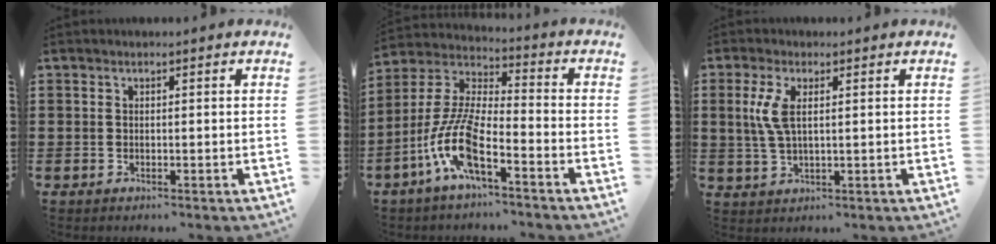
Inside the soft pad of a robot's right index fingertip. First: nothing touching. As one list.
[{"total": 11.0, "force": [-6.0, 2.6, 8.9], "torque": [-0.218, -0.021, -0.123]}, {"total": 4.5, "force": [1.1, 1.7, 4.0], "torque": [-0.106, -0.003, 0.012]}]